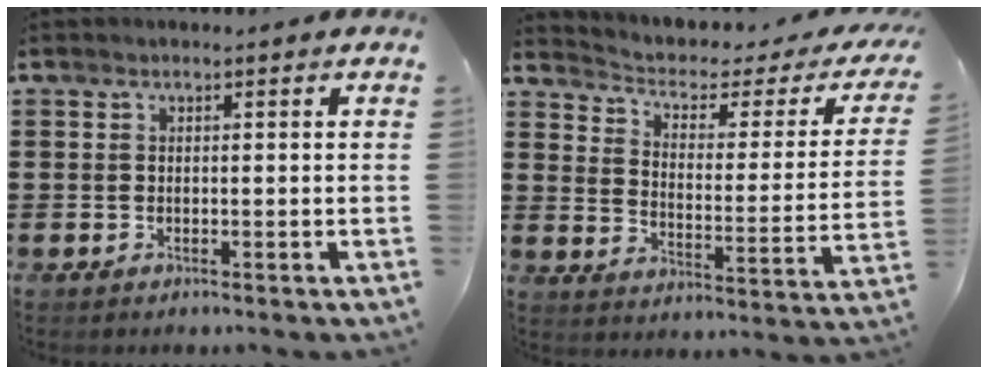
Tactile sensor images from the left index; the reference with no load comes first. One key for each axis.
{"total": 2.5, "fx": 1.3, "fy": 1.3, "fz": 1.6, "tx": -0.046, "ty": -0.015, "tz": 0.011}